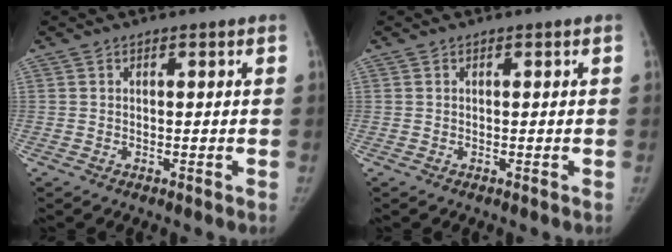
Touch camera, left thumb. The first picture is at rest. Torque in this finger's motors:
{"motor_torque": [-0.02, -0.01, 0.12, -0.07, 0.00]}